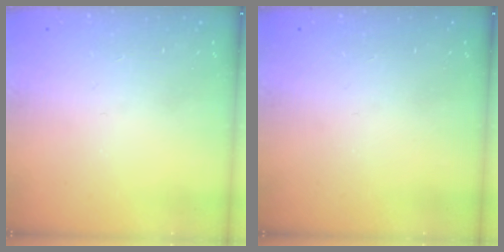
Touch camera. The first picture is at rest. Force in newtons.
{"total": 0.0}